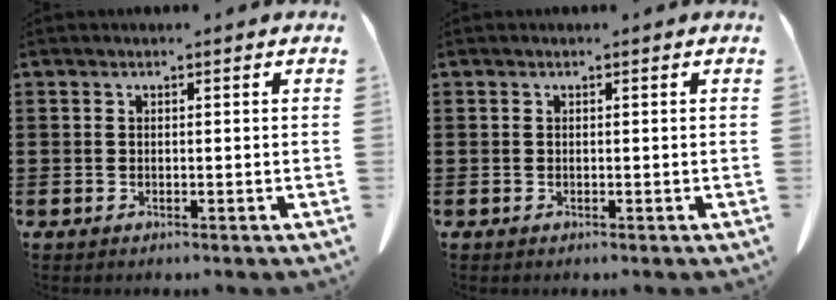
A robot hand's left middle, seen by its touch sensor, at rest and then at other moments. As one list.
[{"total": 0.0}]